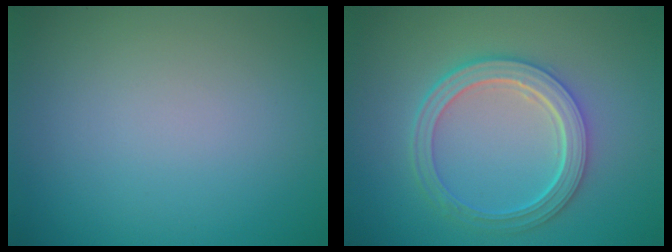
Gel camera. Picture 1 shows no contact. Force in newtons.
{"total": 4.9, "press": 3.9, "slide": 3.0}